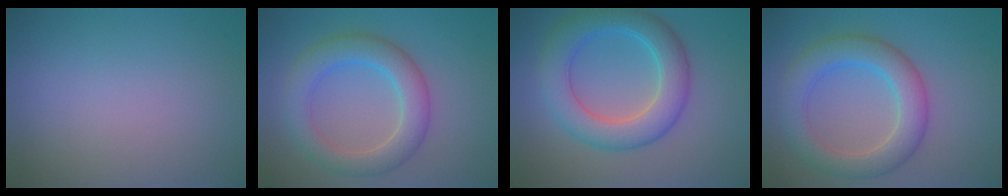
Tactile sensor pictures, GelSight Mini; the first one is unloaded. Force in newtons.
{"total": 5.1, "press": 5.1, "slide": 0.5}
{"total": 6.6, "press": 6.6, "slide": 0.1}
{"total": 5.5, "press": 5.5, "slide": 0.1}